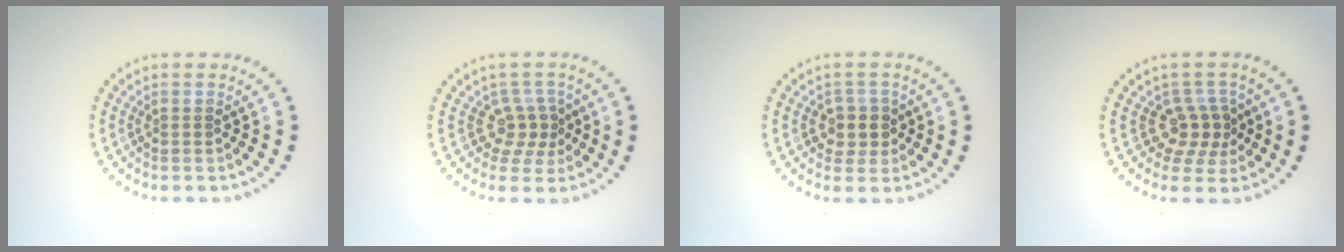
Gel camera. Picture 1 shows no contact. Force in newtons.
{"total": 2.5, "press": 1.8, "slide": 1.7}
{"total": 2.3, "press": 2.0, "slide": 1.0}
{"total": 2.9, "press": 2.3, "slide": 1.7}